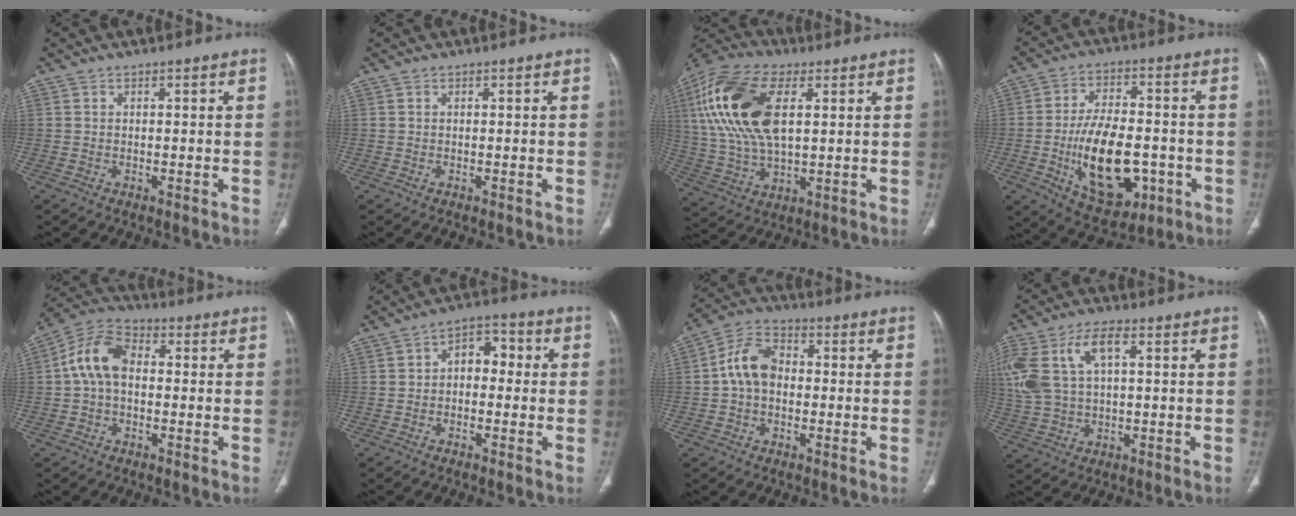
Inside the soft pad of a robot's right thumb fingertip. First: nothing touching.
{"total": 0.0}
{"total": 21.3, "force": [5.5, 10.7, 17.6], "torque": [-0.374, 0.001, 0.098]}
{"total": 17.6, "force": [-4.3, 9.6, 14.1], "torque": [-0.215, 0.012, -0.056]}
{"total": 9.5, "force": [0.2, 6.2, 7.1], "torque": [-0.130, 0.028, -0.008]}
{"total": 6.5, "force": [0.0, 4.4, 4.8], "torque": [-0.046, 0.028, -0.013]}
{"total": 8.9, "force": [-0.3, 6.4, 6.2], "torque": [-0.104, 0.028, -0.018]}
{"total": 15.3, "force": [4.0, 8.5, 12.0], "torque": [-0.284, 0.019, 0.079]}